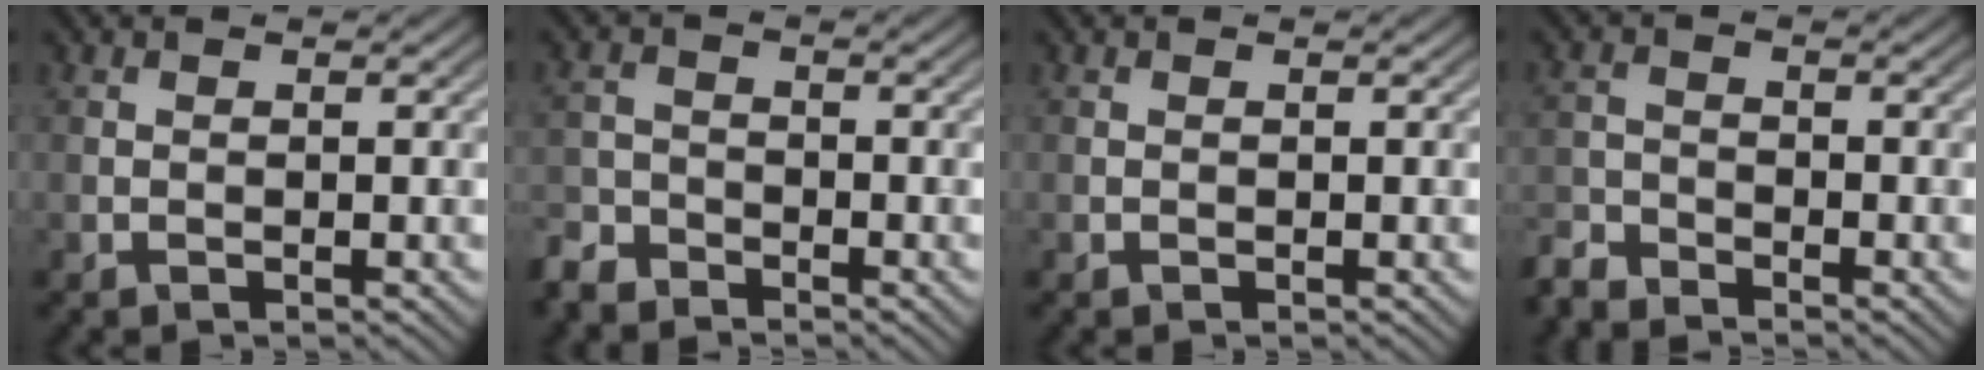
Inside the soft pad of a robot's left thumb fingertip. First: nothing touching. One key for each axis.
{"total": 3.4, "fx": -3.1, "fy": 1.3, "fz": 0.8, "tx": -0.017, "ty": -0.004, "tz": -0.074}
{"total": 0.0}
{"total": 3.3, "fx": -3.1, "fy": 0.7, "fz": 0.7, "tx": -0.017, "ty": -0.007, "tz": -0.076}